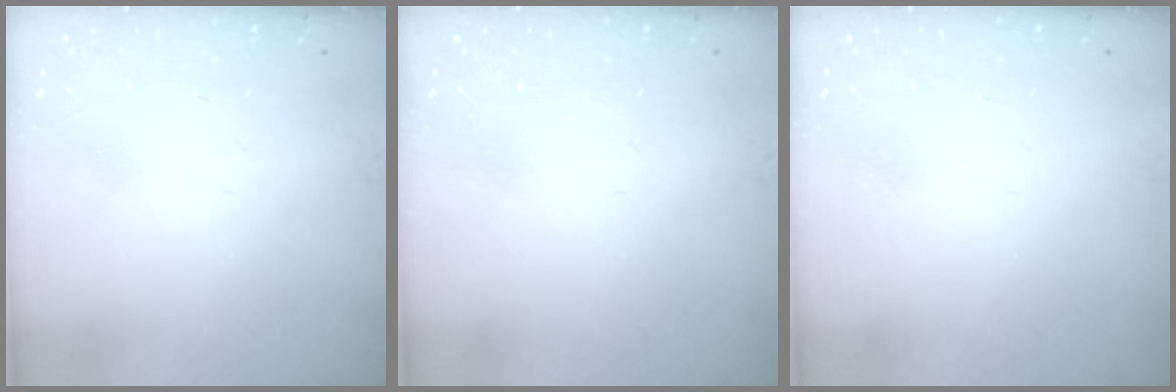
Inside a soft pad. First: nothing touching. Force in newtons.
{"total": 0.0}
{"total": 1.6, "press": 1.6, "slide": 0.1}